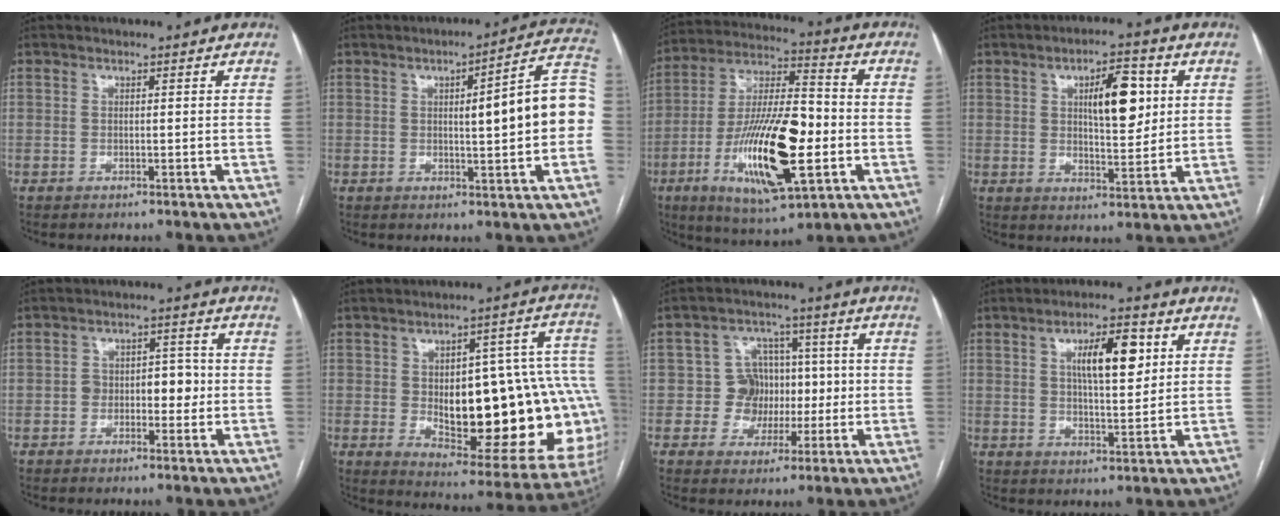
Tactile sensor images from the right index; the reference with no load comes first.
{"total": 12.5, "force": [0.3, 1.7, 12.4], "torque": [-0.150, 0.032, 0.001]}
{"total": 20.4, "force": [-5.2, 5.3, 19.0], "torque": [-0.369, -0.006, -0.084]}
{"total": 9.2, "force": [2.6, 3.0, 8.3], "torque": [-0.128, 0.009, 0.045]}
{"total": 5.6, "force": [-0.6, 3.4, 4.4], "torque": [-0.056, 0.024, -0.006]}
{"total": 28.8, "force": [-2.1, 10.1, 26.9], "torque": [-0.276, 0.035, 0.002]}
{"total": 7.9, "force": [-0.2, 7.6, 2.2], "torque": [-0.021, 0.040, 0.002]}
{"total": 8.9, "force": [2.9, 2.7, 8.0], "torque": [-0.131, 0.011, 0.051]}